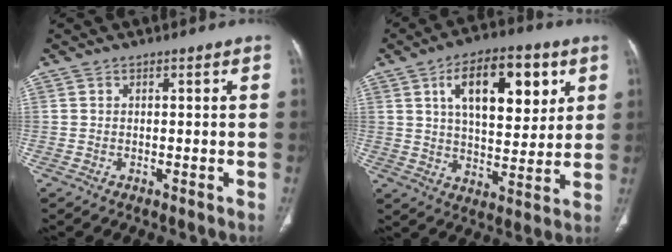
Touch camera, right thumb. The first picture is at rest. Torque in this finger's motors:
{"motor_torque": [0.69, 4.32, 1.14, -0.01, 0.13]}